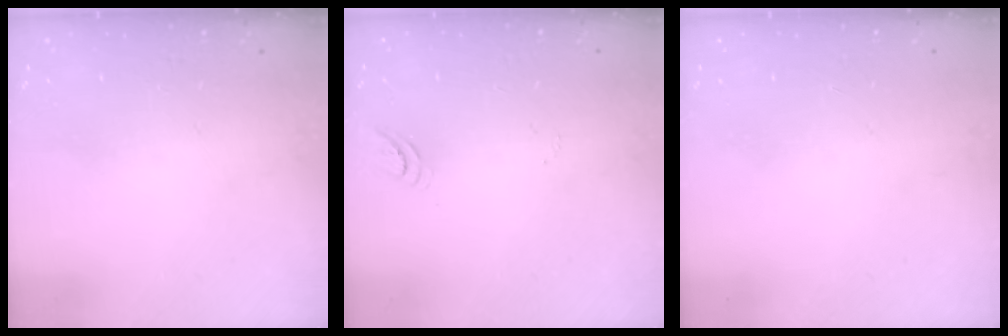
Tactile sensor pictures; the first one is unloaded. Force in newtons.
{"total": 3.3, "press": 3.3, "slide": 0.3}
{"total": 0.0}